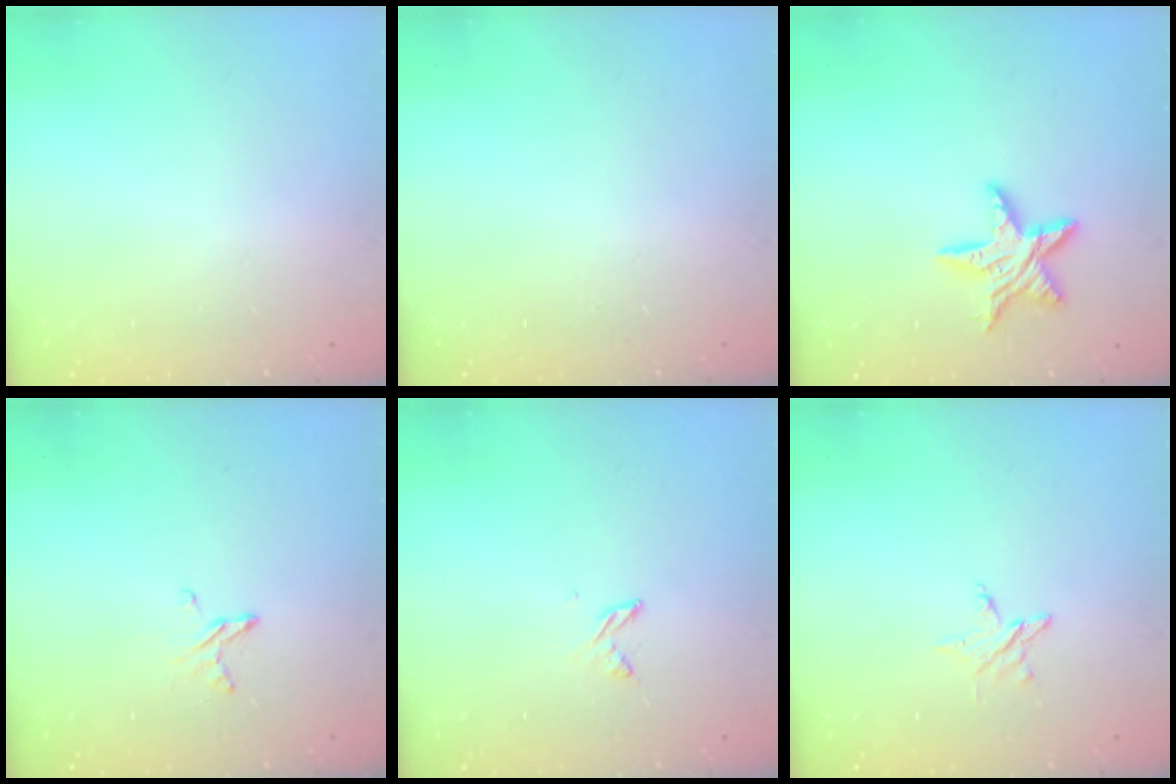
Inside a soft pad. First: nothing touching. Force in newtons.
{"total": 0.0}
{"total": 11.6, "press": 11.6, "slide": 0.9}
{"total": 4.6, "press": 4.5, "slide": 0.4}
{"total": 3.1, "press": 3.1, "slide": 0.6}
{"total": 3.3, "press": 3.3, "slide": 0.3}